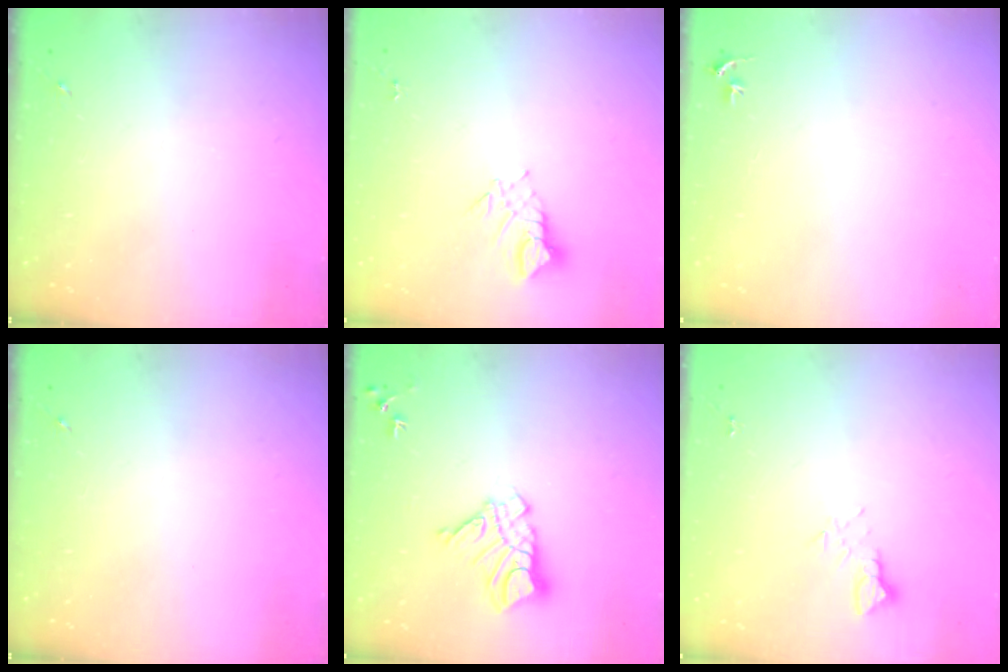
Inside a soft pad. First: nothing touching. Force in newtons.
{"total": 3.8, "press": 3.8, "slide": 0.2}
{"total": 3.1, "press": 3.1, "slide": 0.4}
{"total": 0.0}
{"total": 11.1, "press": 11.0, "slide": 1.0}
{"total": 2.7, "press": 2.7, "slide": 0.2}